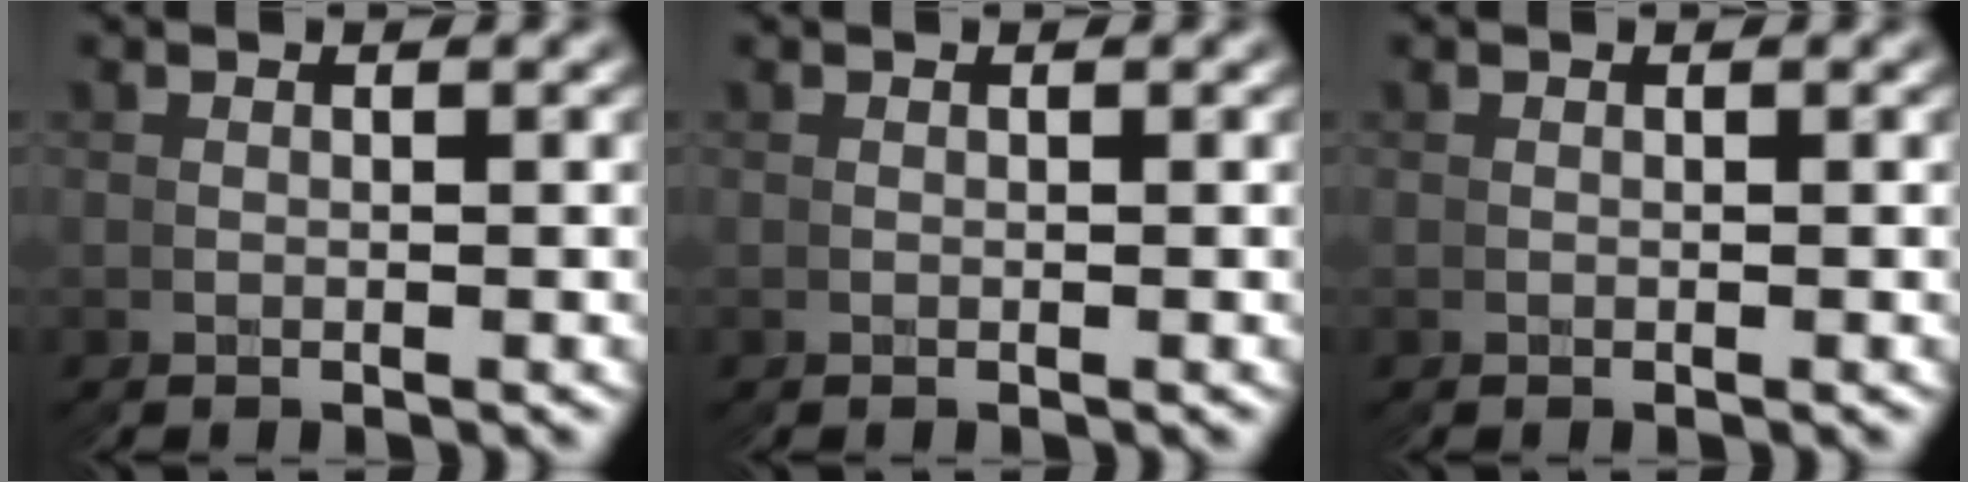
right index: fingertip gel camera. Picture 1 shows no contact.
{"total": 0.0}
{"total": 0.0}